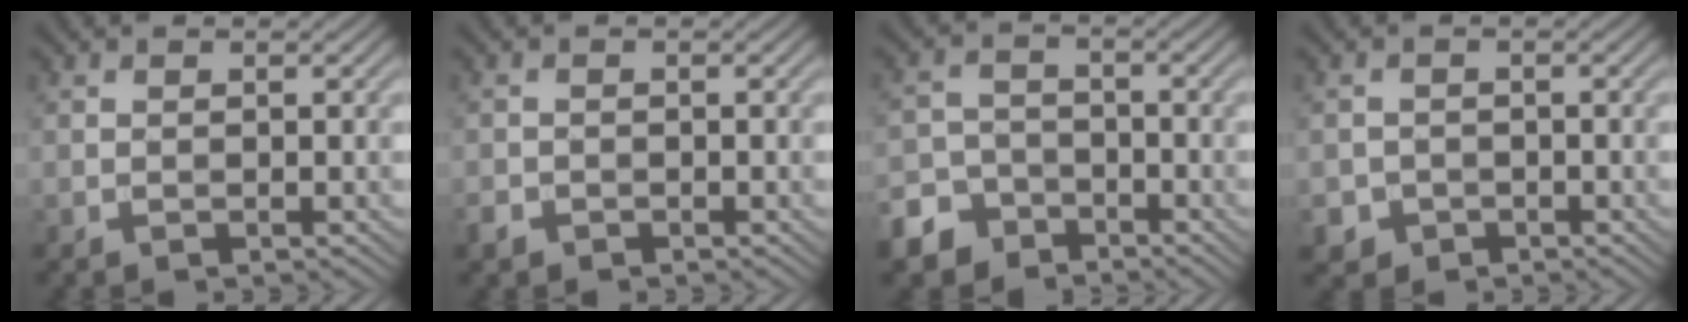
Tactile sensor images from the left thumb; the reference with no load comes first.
{"total": 1.4, "force": [-0.9, 1.0, 0.4], "torque": [-0.009, -0.004, -0.022]}
{"total": 5.8, "force": [-4.1, 3.7, 1.5], "torque": [-0.030, -0.002, -0.093]}
{"total": 2.2, "force": [-1.2, 1.8, 0.3], "torque": [-0.002, -0.006, -0.024]}